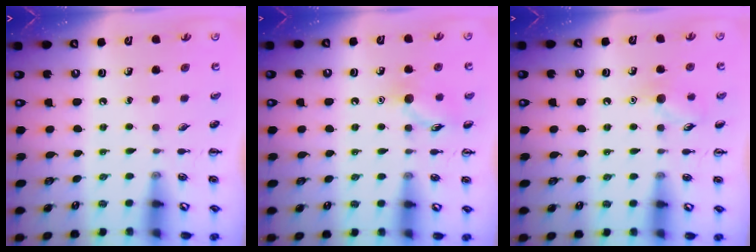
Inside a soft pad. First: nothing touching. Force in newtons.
{"total": 9.6, "press": 9.6, "slide": 0.6}
{"total": 8.0, "press": 7.8, "slide": 1.4}